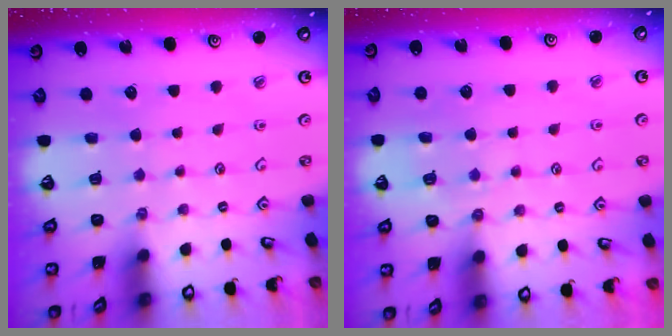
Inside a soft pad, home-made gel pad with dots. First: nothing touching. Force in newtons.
{"total": 4.2, "press": 4.2, "slide": 0.6}